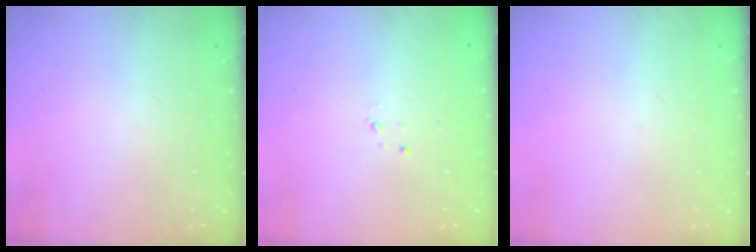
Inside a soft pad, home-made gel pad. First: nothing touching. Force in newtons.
{"total": 2.3, "press": 2.3, "slide": 0.3}
{"total": 0.0}